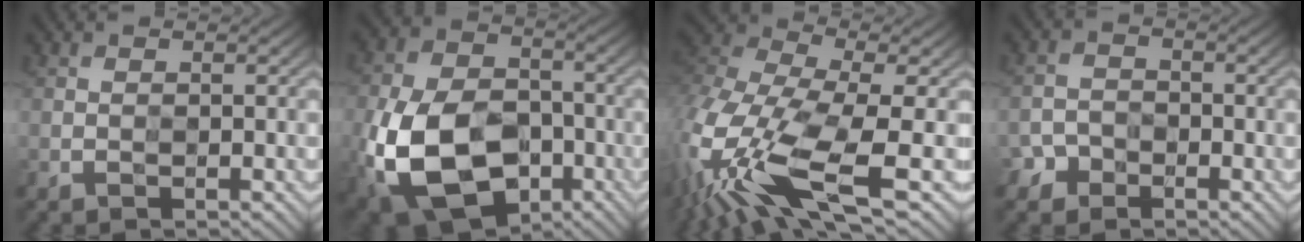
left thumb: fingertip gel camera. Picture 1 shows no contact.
{"total": 15.2, "force": [-5.5, 10.4, 9.6], "torque": [-0.224, -0.039, -0.101]}
{"total": 15.5, "force": [-7.1, 6.6, 12.1], "torque": [-0.315, -0.021, -0.132]}
{"total": 2.9, "force": [-2.2, 1.9, -0.3], "torque": [0.017, -0.002, -0.048]}